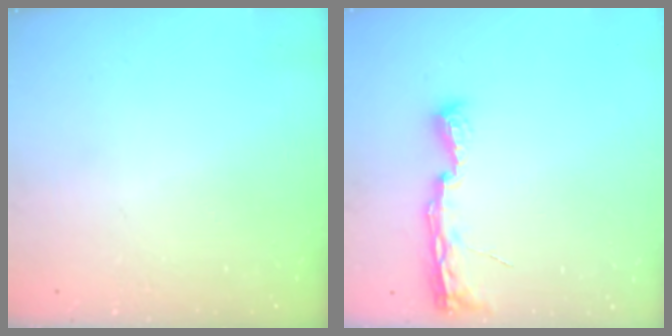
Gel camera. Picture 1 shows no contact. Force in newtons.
{"total": 8.0, "press": 8.0, "slide": 0.7}